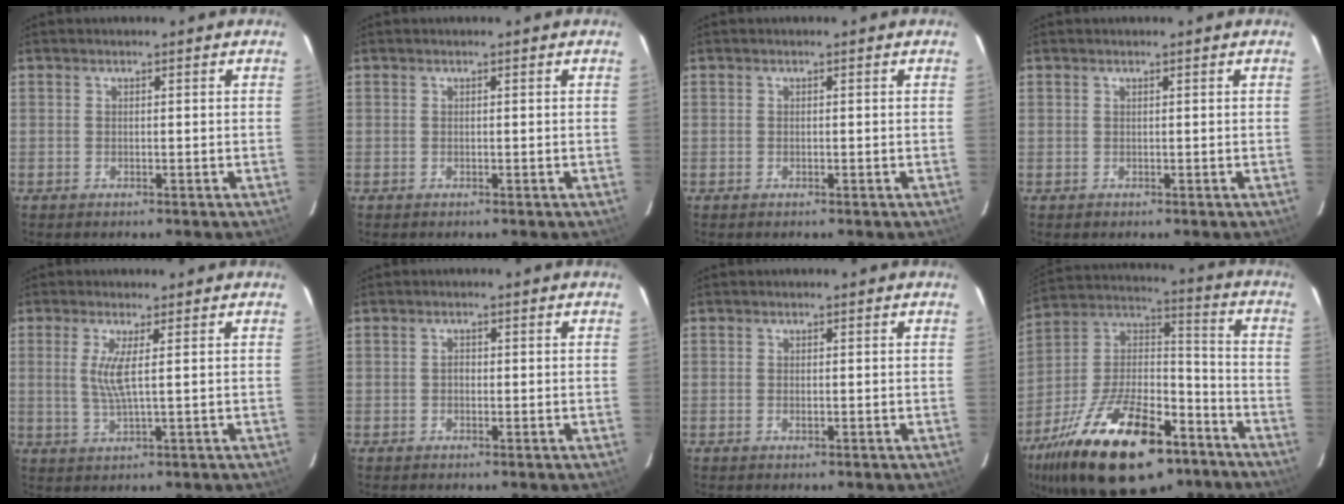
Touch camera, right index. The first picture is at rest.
{"total": 0.0}
{"total": 0.0}
{"total": 0.8, "force": [0.1, 0.8, -0.2], "torque": [0.005, 0.003, 0.003]}
{"total": 4.5, "force": [0.9, 0.1, 4.5], "torque": [-0.092, -0.008, 0.016]}
{"total": 0.8, "force": [-0.1, 0.7, 0.3], "torque": [-0.002, 0.003, -0.003]}
{"total": 0.6, "force": [-0.1, 0.3, 0.5], "torque": [-0.011, 0.001, -0.001]}
{"total": 29.3, "force": [-17.7, 13.0, 19.3], "torque": [-0.364, 0.002, -0.277]}